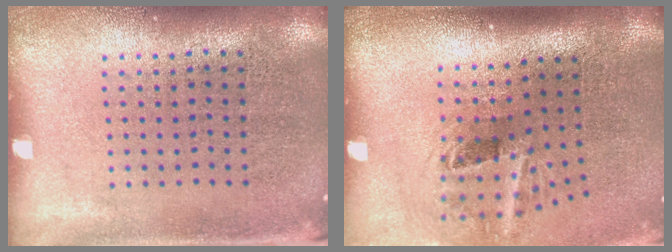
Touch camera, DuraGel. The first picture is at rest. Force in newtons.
{"total": 2.1, "press": 1.3, "slide": 1.7}